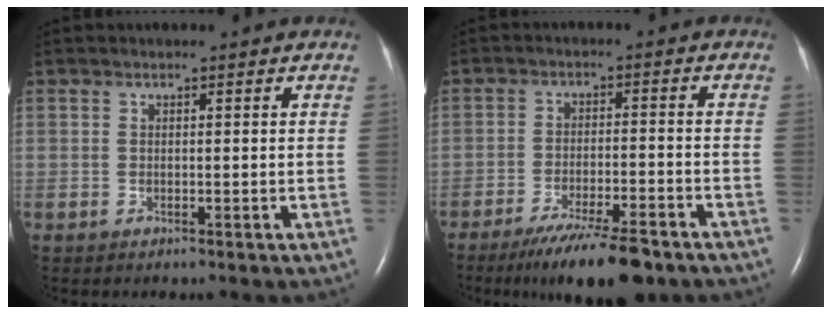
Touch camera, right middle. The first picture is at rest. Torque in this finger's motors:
{"motor_torque": [1.08, -1.05, 0.36, 0.08]}